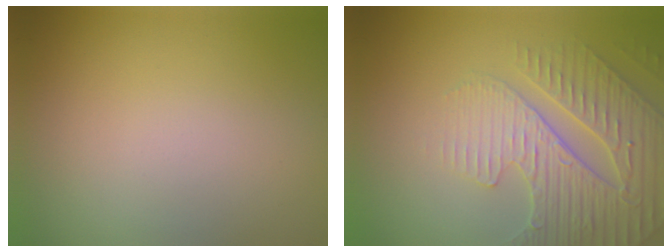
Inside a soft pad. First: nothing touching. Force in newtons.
{"total": 4.7, "press": 4.6, "slide": 1.1}